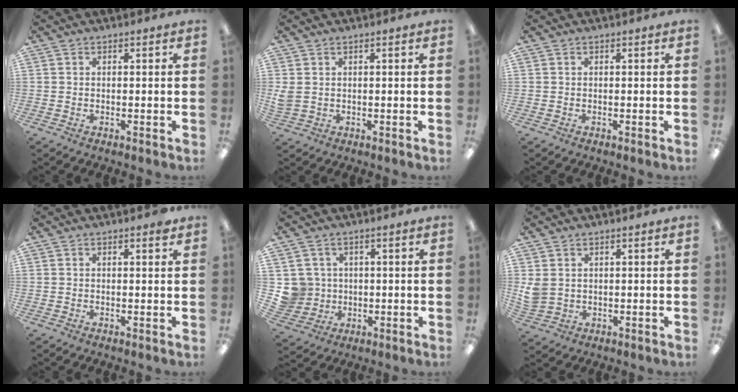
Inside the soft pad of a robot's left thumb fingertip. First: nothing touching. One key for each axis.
{"total": 2.4, "fx": 0.8, "fy": 1.7, "fz": 1.5, "tx": -0.032, "ty": 0.003, "tz": 0.014}
{"total": 0.0}
{"total": 1.8, "fx": 1.4, "fy": 0.4, "fz": 1.0, "tx": -0.007, "ty": -0.006, "tz": 0.021}
{"total": 5.9, "fx": 1.1, "fy": 5.7, "fz": 0.4, "tx": -0.020, "ty": 0.002, "tz": 0.026}
{"total": 3.4, "fx": 1.6, "fy": 2.6, "fz": 1.5, "tx": -0.025, "ty": -0.002, "tz": 0.031}